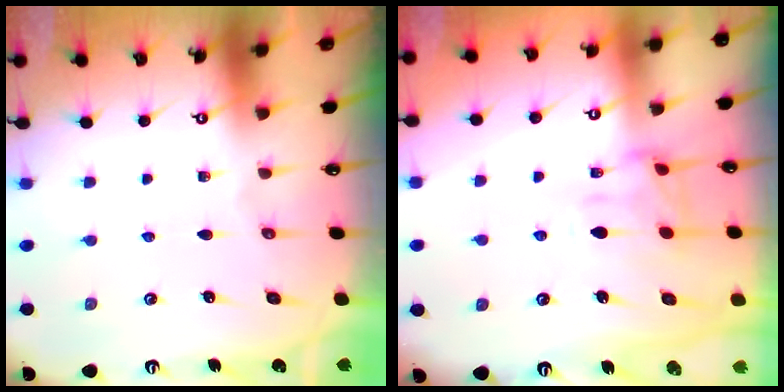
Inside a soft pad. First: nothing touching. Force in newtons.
{"total": 3.5, "press": 3.3, "slide": 1.2}